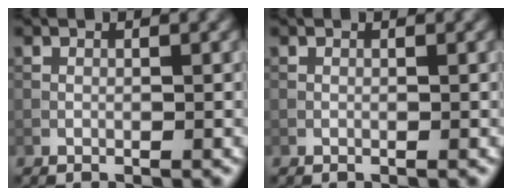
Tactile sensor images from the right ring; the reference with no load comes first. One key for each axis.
{"total": 0.0}